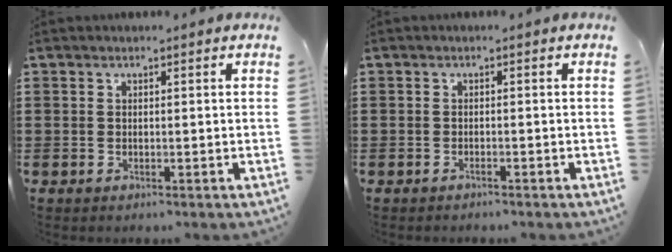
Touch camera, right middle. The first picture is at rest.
{"total": 0.6, "force": [-0.6, -0.1, 0.2], "torque": [-0.007, -0.004, -0.011]}